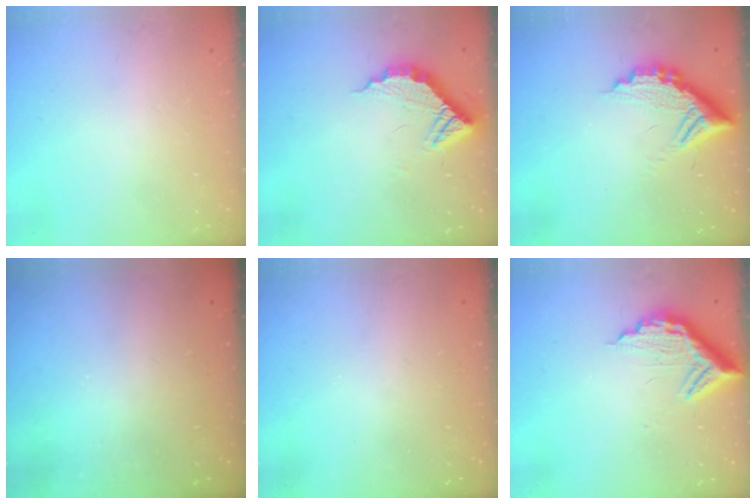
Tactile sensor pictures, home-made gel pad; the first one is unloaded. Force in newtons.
{"total": 11.9, "press": 11.9, "slide": 0.8}
{"total": 12.8, "press": 12.8, "slide": 0.7}
{"total": 3.2, "press": 3.2, "slide": 0.1}
{"total": 3.0, "press": 3.0, "slide": 0.3}
{"total": 11.6, "press": 11.5, "slide": 1.1}